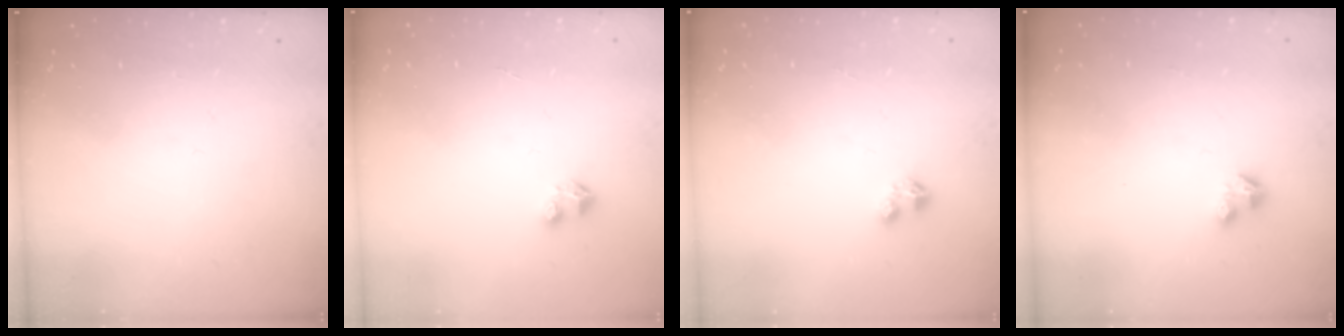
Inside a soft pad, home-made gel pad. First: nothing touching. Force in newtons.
{"total": 3.0, "press": 2.9, "slide": 0.2}
{"total": 2.7, "press": 2.7, "slide": 0.4}
{"total": 2.9, "press": 2.8, "slide": 0.6}